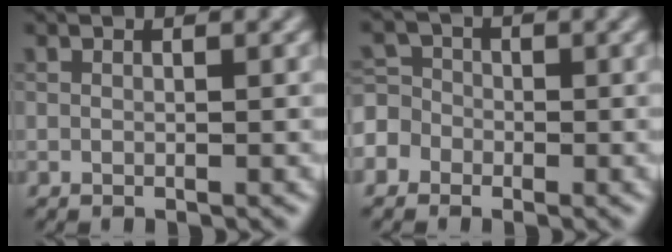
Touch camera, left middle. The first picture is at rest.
{"total": 4.6, "force": [-2.2, 3.9, 1.1], "torque": [-0.009, 0.012, -0.059]}